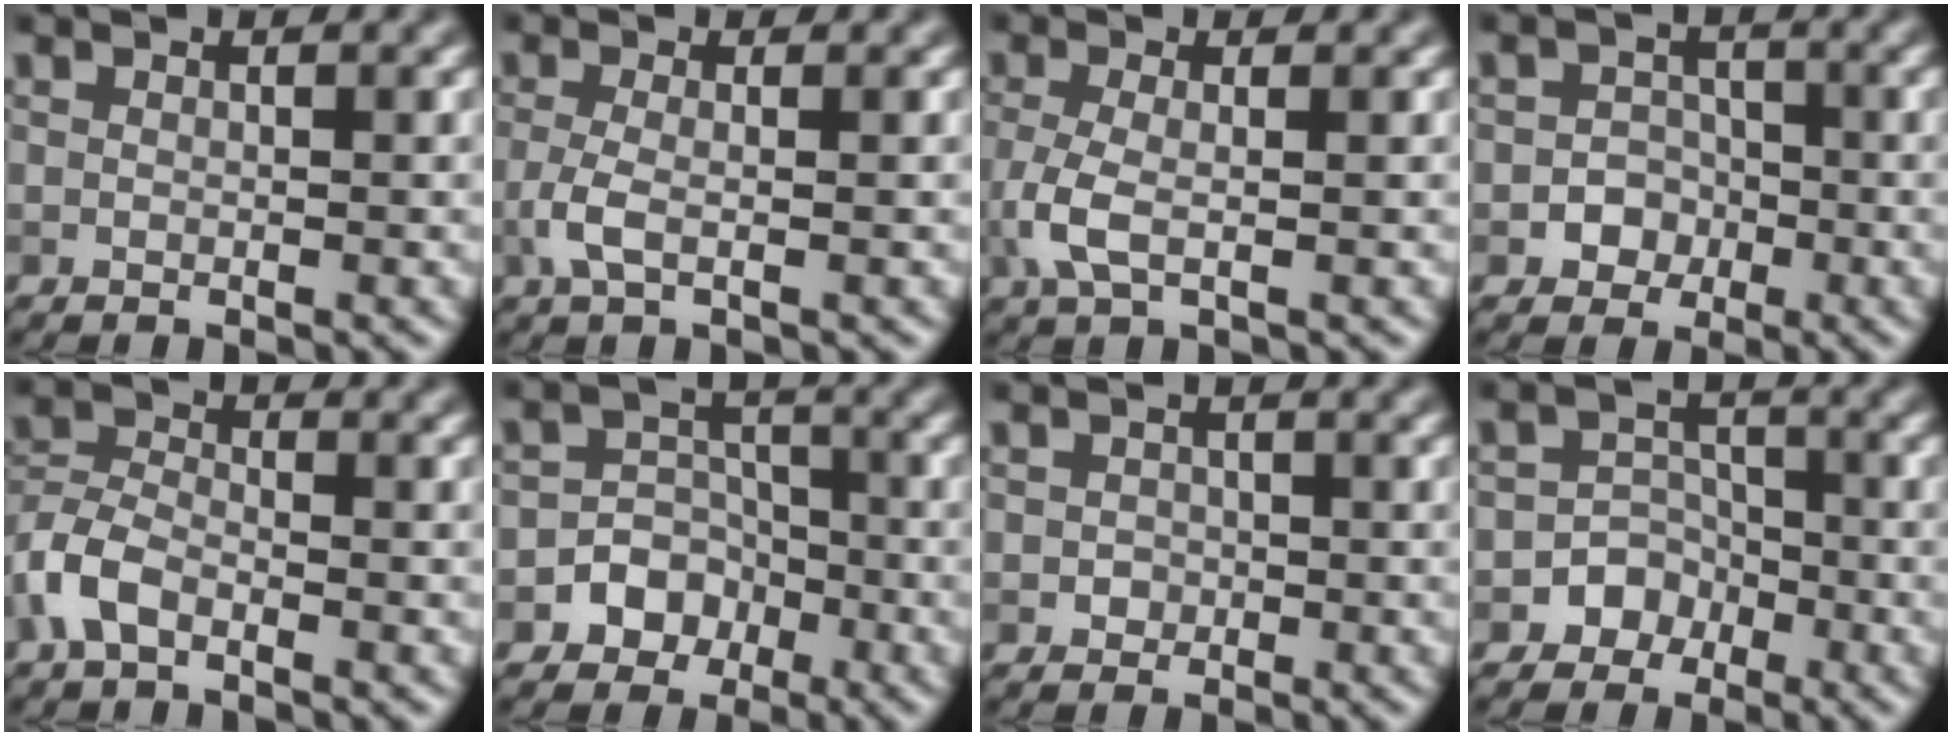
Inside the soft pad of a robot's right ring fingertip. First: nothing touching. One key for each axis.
{"total": 2.2, "fx": -0.7, "fy": 0.7, "fz": 2.0, "tx": -0.048, "ty": -0.001, "tz": -0.019}
{"total": 3.1, "fx": -0.6, "fy": 1.1, "fz": 2.8, "tx": -0.071, "ty": -0.004, "tz": -0.017}
{"total": 2.6, "fx": -1.0, "fy": 2.4, "fz": 0.6, "tx": 0.016, "ty": 0.006, "tz": -0.029}
{"total": 3.7, "fx": -2.1, "fy": 1.9, "fz": 2.4, "tx": -0.056, "ty": 0.005, "tz": -0.054}
{"total": 4.5, "fx": -2.2, "fy": 3.9, "fz": 0.9, "tx": 0.021, "ty": 0.008, "tz": -0.057}
{"total": 1.1, "fx": -0.1, "fy": 1.0, "fz": 0.2, "tx": 0.005, "ty": -0.002, "tz": -0.003}
{"total": 4.0, "fx": -2.2, "fy": 3.4, "fz": 0.3, "tx": 0.036, "ty": 0.008, "tz": -0.049}